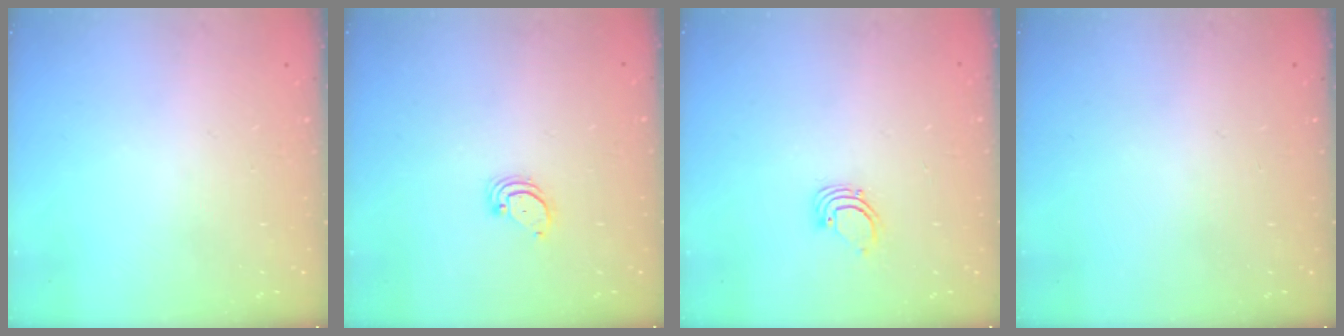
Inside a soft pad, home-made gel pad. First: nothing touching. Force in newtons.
{"total": 2.2, "press": 2.2, "slide": 0.3}
{"total": 2.2, "press": 2.2, "slide": 0.2}
{"total": 0.0}